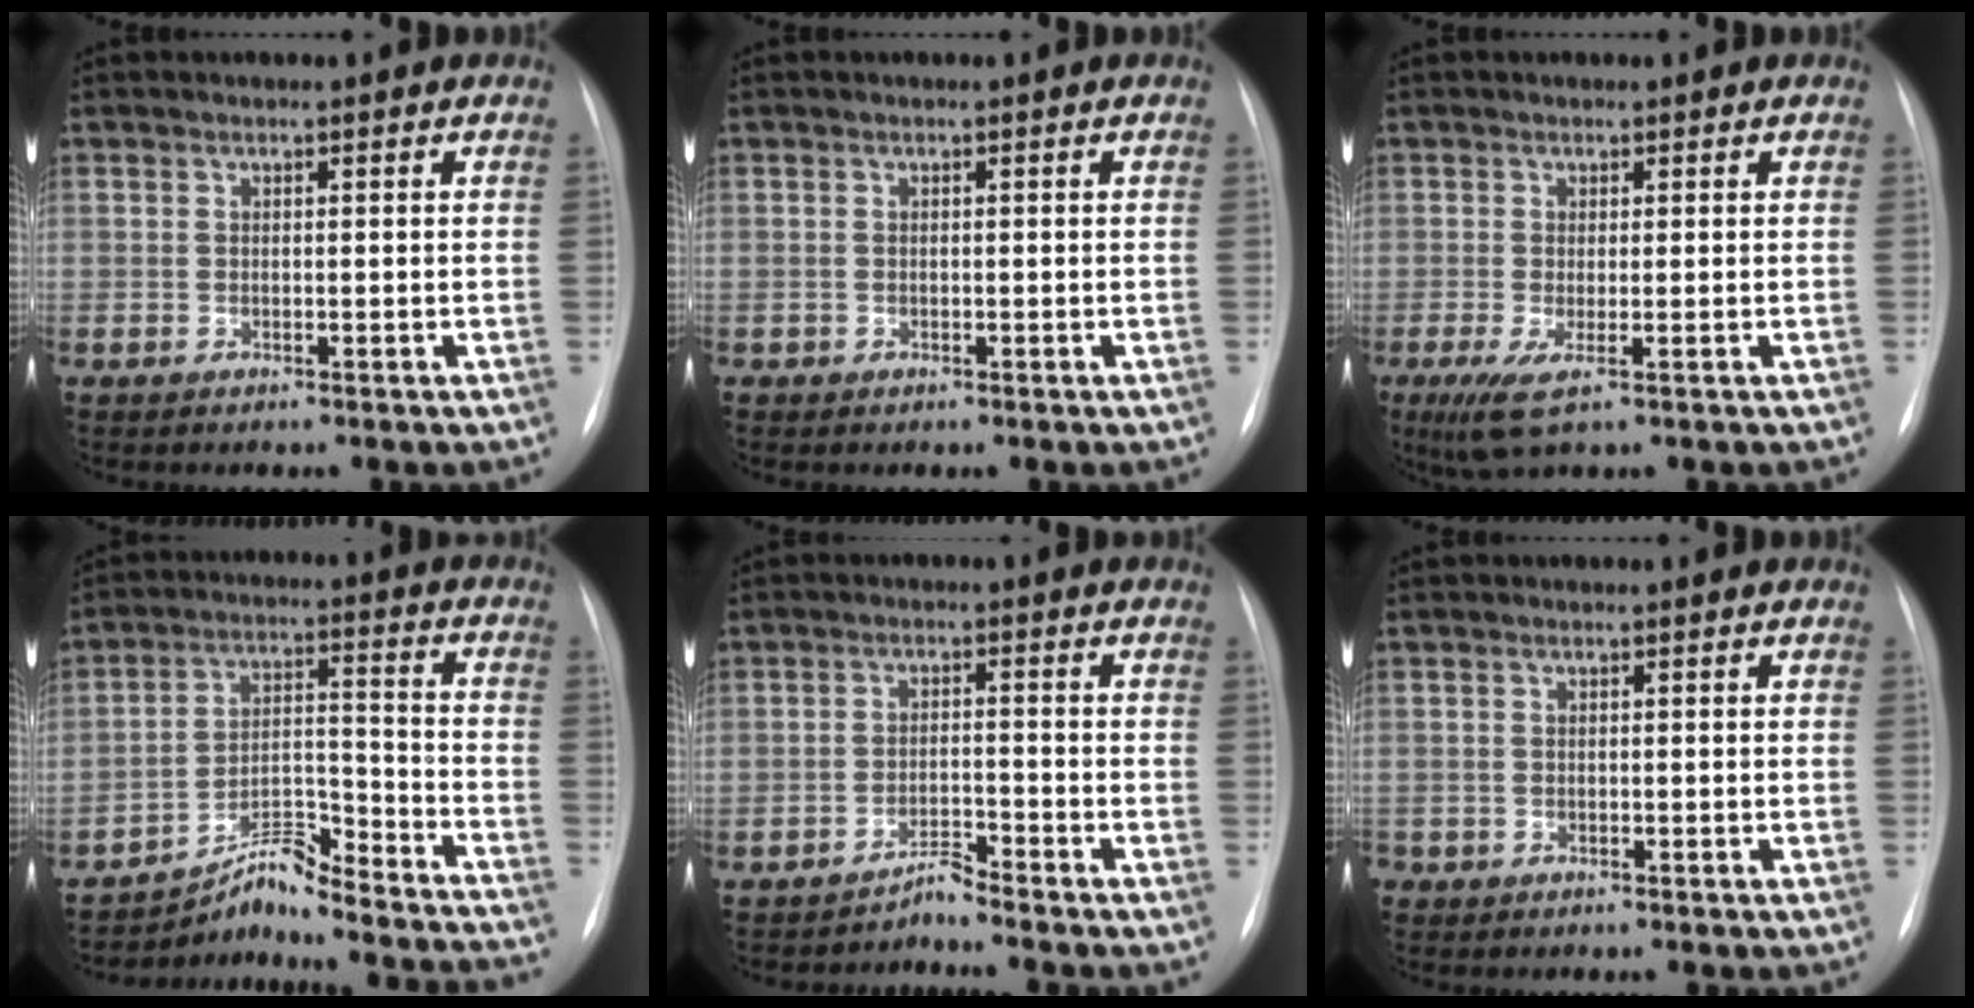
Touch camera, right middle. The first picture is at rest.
{"total": 0.0}
{"total": 4.0, "force": [-1.3, 0.8, 3.7], "torque": [-0.075, -0.014, -0.020]}
{"total": 16.5, "force": [-16.1, 0.2, 3.6], "torque": [-0.043, 0.038, -0.239]}
{"total": 2.2, "force": [-2.1, -0.5, 0.1], "torque": [0.003, -0.010, -0.038]}
{"total": 0.7, "force": [-0.2, 0.7, 0.1], "torque": [-0.002, 0.005, -0.003]}